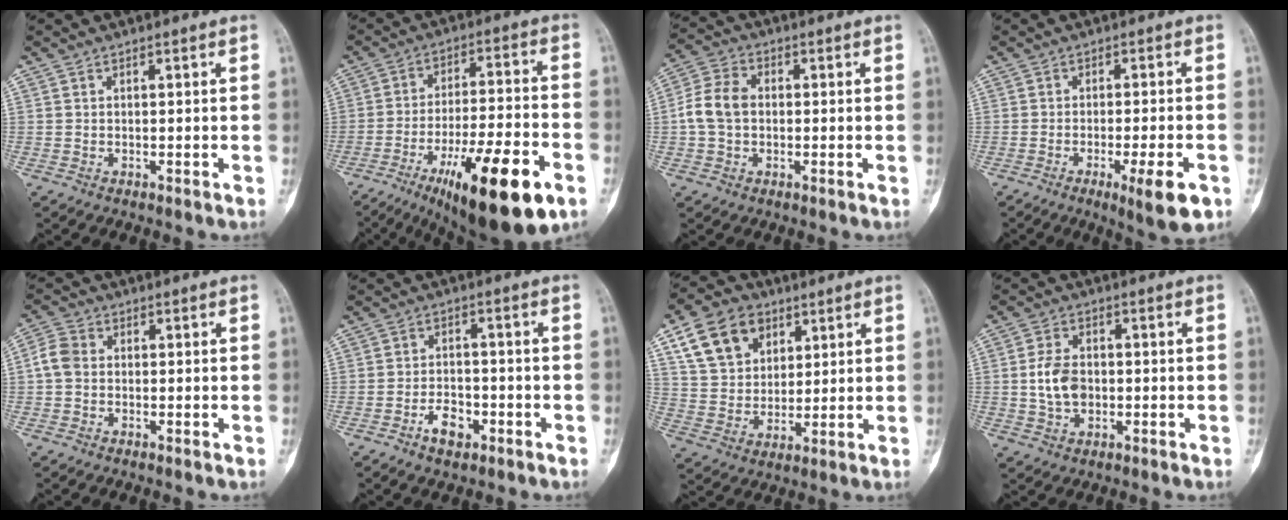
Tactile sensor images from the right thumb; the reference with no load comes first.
{"total": 21.9, "force": [-10.6, 5.6, 18.3], "torque": [-0.271, 0.039, -0.161]}
{"total": 7.5, "force": [-0.2, 5.5, 5.1], "torque": [-0.099, 0.023, -0.013]}
{"total": 8.3, "force": [-3.7, 1.5, 7.3], "torque": [-0.109, 0.000, -0.050]}
{"total": 4.4, "force": [-0.1, 3.5, 2.6], "torque": [-0.053, 0.014, -0.009]}
{"total": 5.1, "force": [-2.7, 3.0, 3.1], "torque": [-0.037, 0.022, -0.046]}
{"total": 13.9, "force": [6.5, 10.1, 7.0], "torque": [-0.100, -0.013, 0.122]}
{"total": 6.8, "force": [-0.4, 4.7, 5.0], "torque": [-0.086, 0.005, -0.008]}